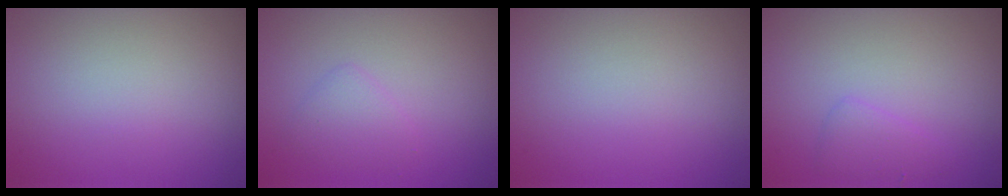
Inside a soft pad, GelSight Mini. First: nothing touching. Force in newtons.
{"total": 1.6, "press": 1.6, "slide": 0.1}
{"total": 0.0}
{"total": 1.6, "press": 1.6, "slide": 0.1}